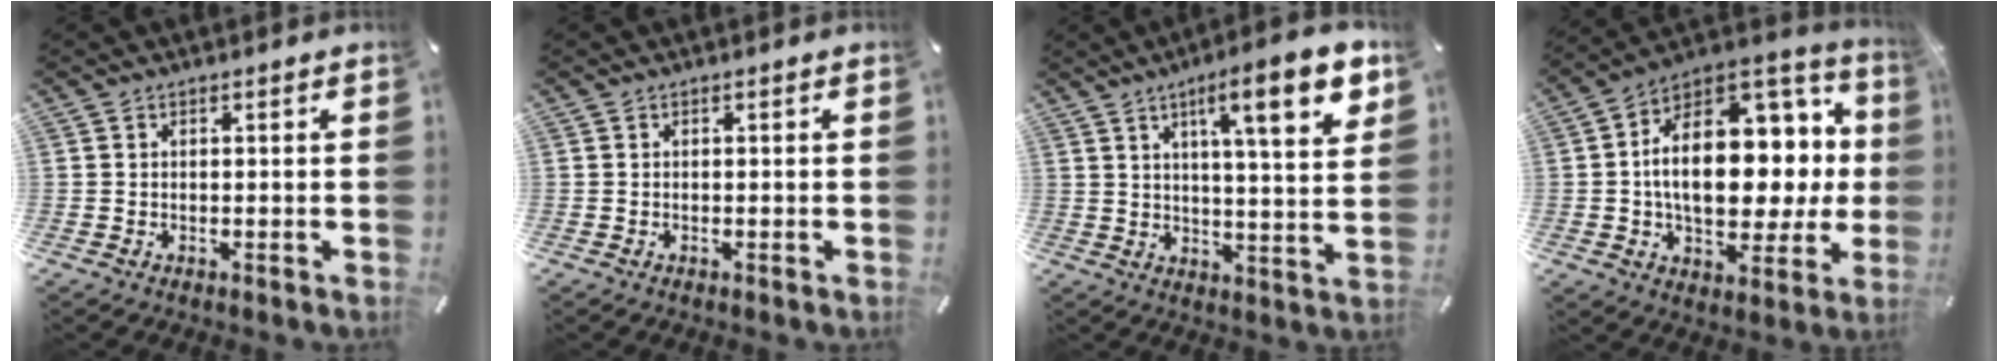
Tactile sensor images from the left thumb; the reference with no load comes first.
{"total": 0.0}
{"total": 14.7, "force": [7.4, 2.9, 12.4], "torque": [-0.175, -0.035, 0.108]}
{"total": 22.0, "force": [1.9, 14.0, 16.9], "torque": [-0.275, -0.023, 0.038]}